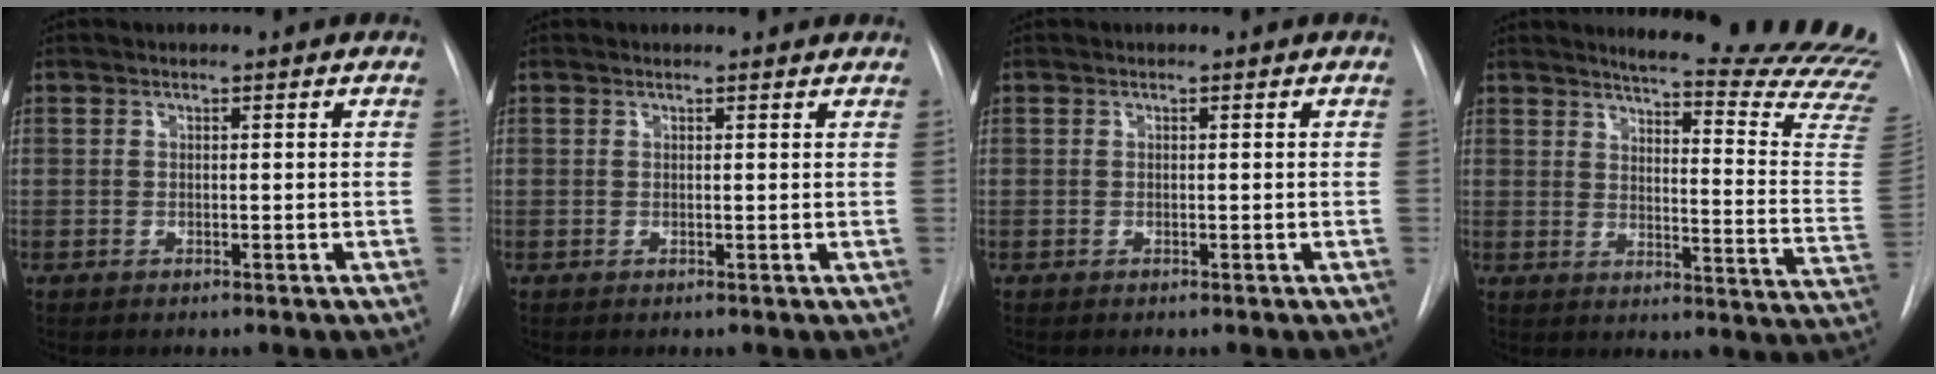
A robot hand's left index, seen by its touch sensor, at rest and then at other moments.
{"total": 3.2, "force": [3.0, 0.7, 0.6], "torque": [-0.013, 0.015, 0.029]}
{"total": 0.0}
{"total": 24.2, "force": [22.8, -0.2, 8.2], "torque": [-0.108, -0.167, 0.252]}